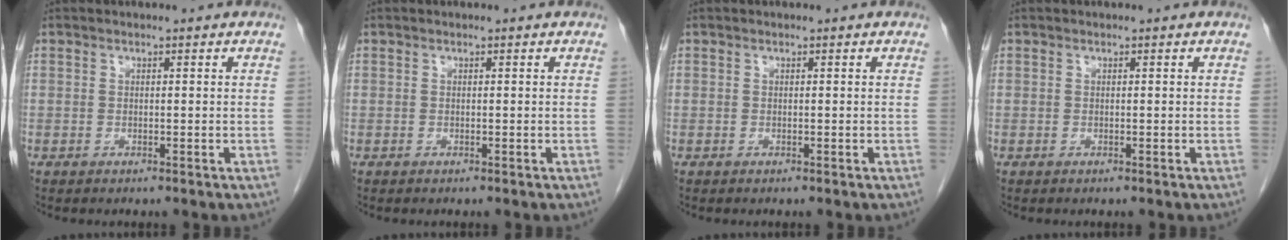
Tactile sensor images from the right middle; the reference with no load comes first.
{"total": 0.0}
{"total": 0.0}
{"total": 0.0}